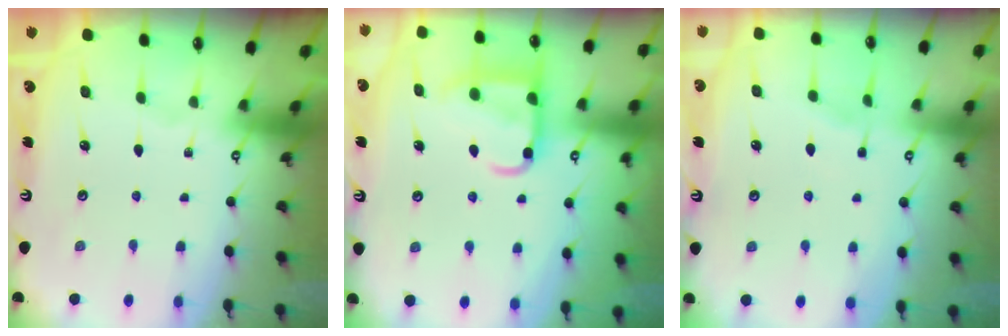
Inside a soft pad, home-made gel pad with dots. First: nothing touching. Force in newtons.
{"total": 12.0, "press": 11.9, "slide": 1.4}
{"total": 2.1, "press": 2.1, "slide": 0.4}